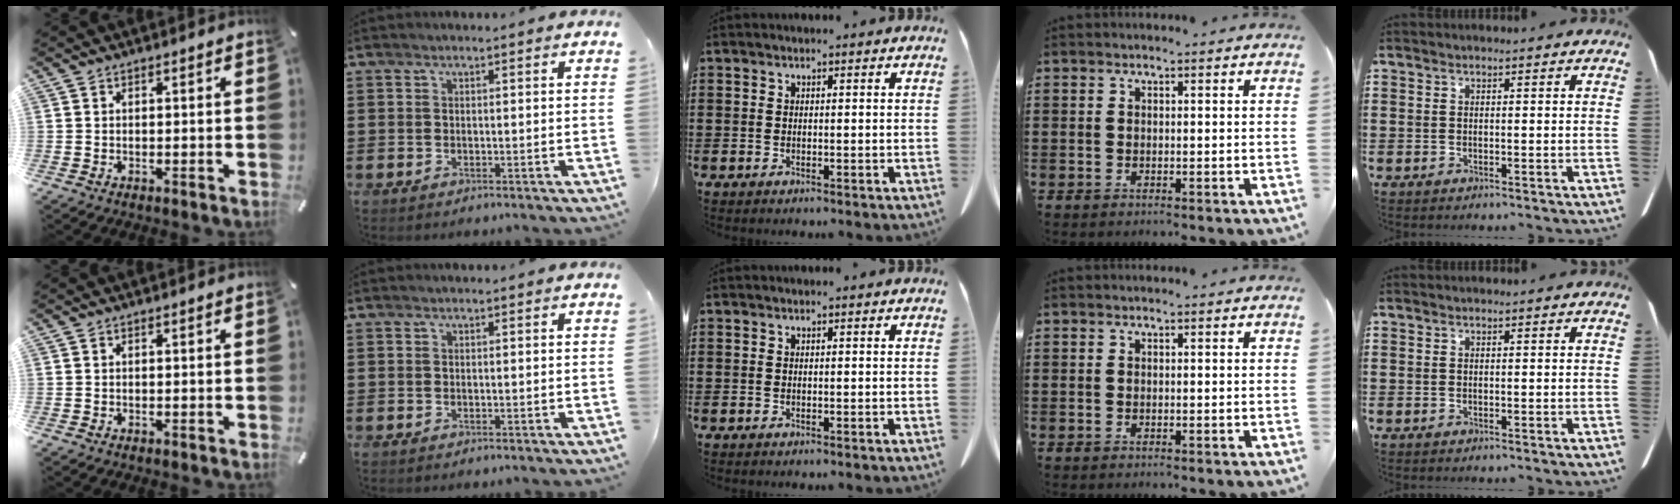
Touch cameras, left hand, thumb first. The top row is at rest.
{}